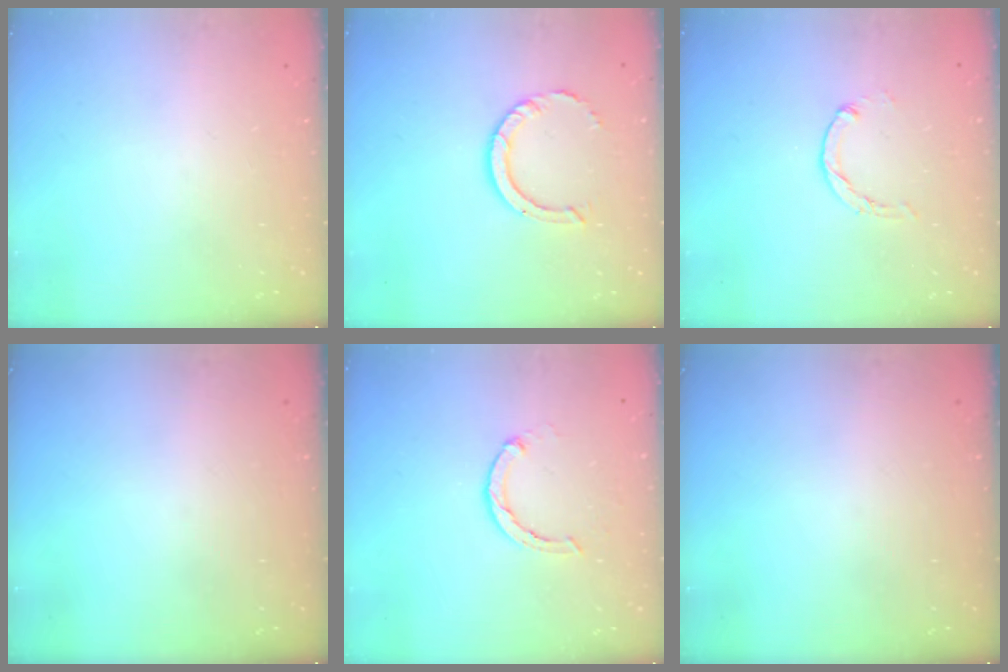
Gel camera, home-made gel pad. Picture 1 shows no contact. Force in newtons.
{"total": 7.2, "press": 7.2, "slide": 0.5}
{"total": 0.7, "press": 0.7, "slide": 0.2}
{"total": 0.0}
{"total": 2.3, "press": 2.3, "slide": 0.2}
{"total": 0.0}